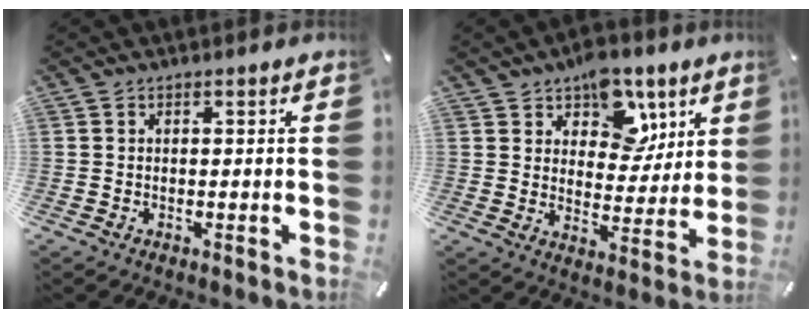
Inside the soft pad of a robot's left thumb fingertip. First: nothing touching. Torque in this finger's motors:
{"motor_torque": [1.94, 1.84, 1.21, -1.22, 0.31]}